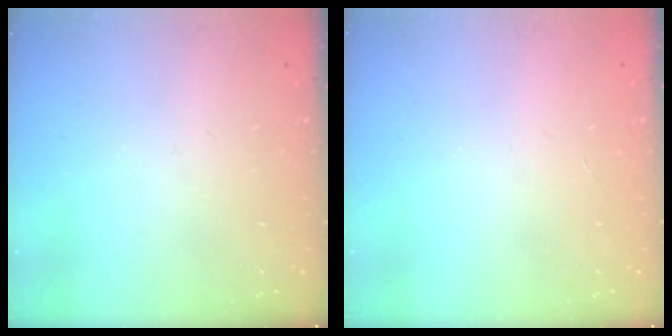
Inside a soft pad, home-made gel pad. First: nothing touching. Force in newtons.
{"total": 0.0}